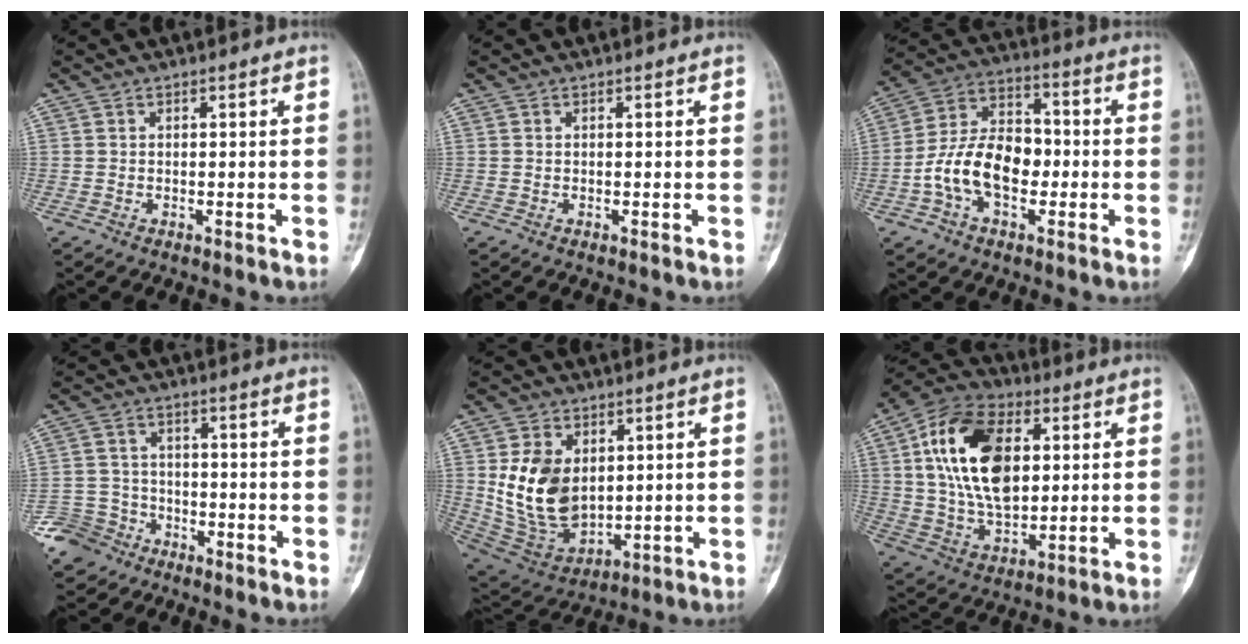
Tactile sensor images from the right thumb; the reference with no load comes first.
{"total": 0.0}
{"total": 13.6, "force": [-3.0, 8.7, 10.0], "torque": [-0.172, 0.040, -0.061]}
{"total": 7.2, "force": [-4.9, 5.3, 0.6], "torque": [0.007, 0.030, -0.099]}
{"total": 15.0, "force": [2.3, 10.4, 10.5], "torque": [-0.166, -0.020, 0.068]}
{"total": 21.3, "force": [4.6, 12.7, 16.4], "torque": [-0.280, -0.004, 0.081]}